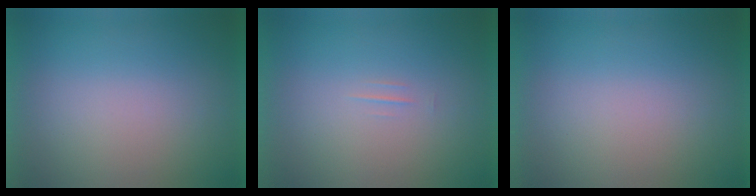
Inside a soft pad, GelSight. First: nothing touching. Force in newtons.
{"total": 1.3}
{"total": 1.0}